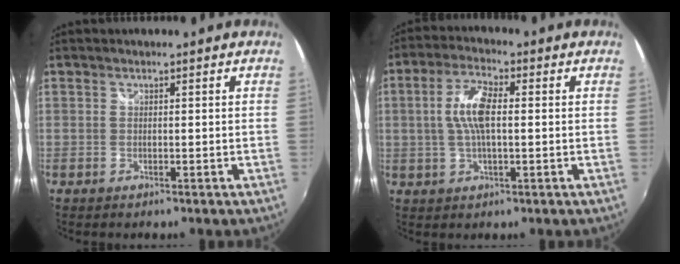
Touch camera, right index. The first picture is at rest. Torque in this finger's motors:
{"motor_torque": [0.27, -0.06, 0.28, 0.13]}